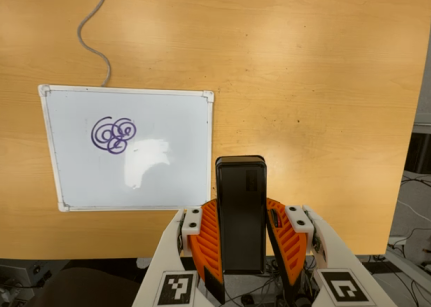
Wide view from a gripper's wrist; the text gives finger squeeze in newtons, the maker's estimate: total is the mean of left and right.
{"total": 6.7, "left": 5.3, "right": 8.1}